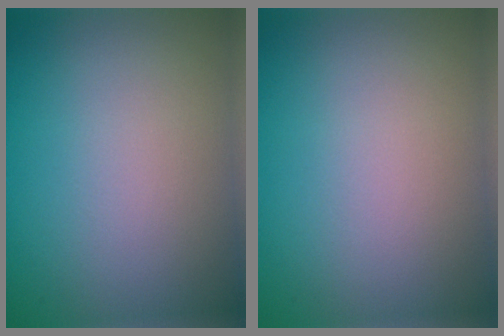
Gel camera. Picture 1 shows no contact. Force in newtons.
{"total": 0.0}